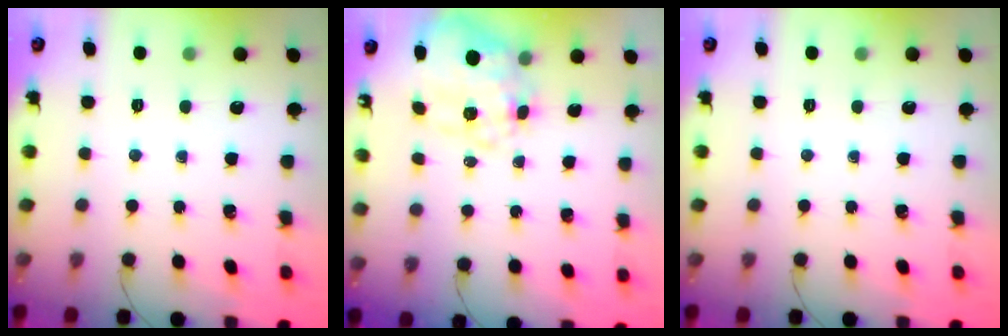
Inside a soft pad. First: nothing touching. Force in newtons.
{"total": 12.9, "press": 12.7, "slide": 2.4}
{"total": 0.0}